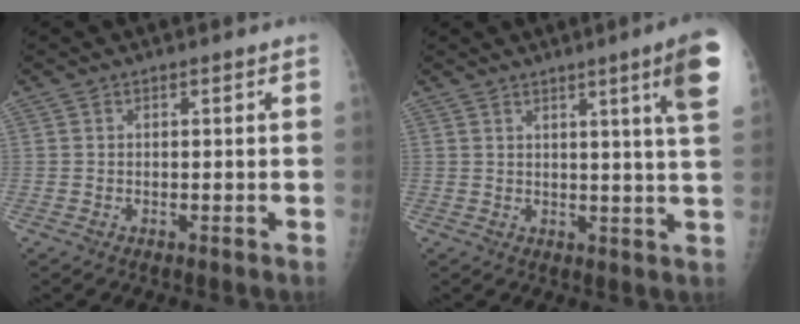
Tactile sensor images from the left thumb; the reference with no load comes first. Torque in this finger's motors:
{"motor_torque": [1.43, 1.21, 0.61, -0.59, 0.22]}